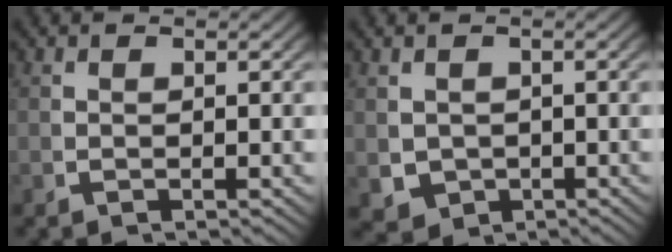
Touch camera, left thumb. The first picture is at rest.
{"total": 5.2, "force": [-1.2, 4.5, 2.2], "torque": [-0.053, -0.034, -0.004]}